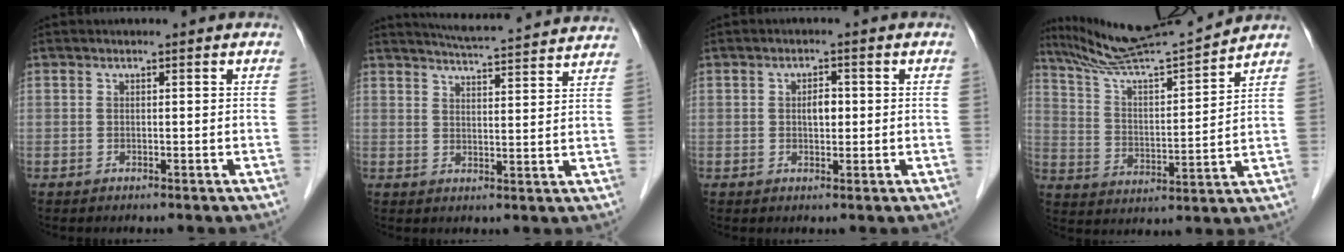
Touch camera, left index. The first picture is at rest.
{"total": 16.9, "force": [16.0, 0.1, 5.2], "torque": [-0.086, -0.008, 0.200]}
{"total": 2.2, "force": [0.1, 1.2, 1.8], "torque": [-0.032, 0.002, 0.002]}
{"total": 13.9, "force": [13.1, -1.7, 4.2], "torque": [-0.086, -0.007, 0.230]}